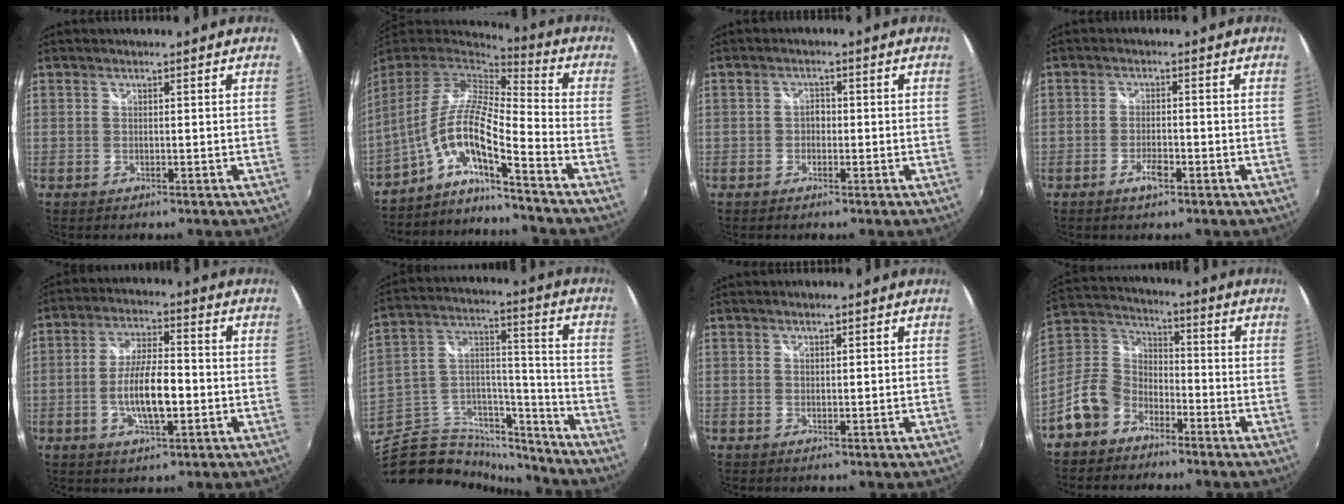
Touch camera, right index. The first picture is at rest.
{"total": 12.3, "force": [-5.8, 0.5, 10.8], "torque": [-0.180, -0.015, -0.121]}
{"total": 1.3, "force": [-0.4, 0.9, 0.8], "torque": [-0.013, 0.003, -0.010]}
{"total": 3.2, "force": [-1.8, 1.0, 2.4], "torque": [-0.053, -0.002, -0.036]}
{"total": 9.8, "force": [-2.4, 3.0, 9.0], "torque": [-0.174, -0.001, -0.040]}
{"total": 23.1, "force": [-19.6, 8.7, 8.5], "torque": [-0.169, 0.034, -0.317]}
{"total": 0.6, "force": [0.5, 0.2, 0.3], "torque": [-0.004, 0.001, 0.009]}
{"total": 11.0, "force": [-6.8, 7.5, 4.3], "torque": [-0.114, 0.031, -0.135]}